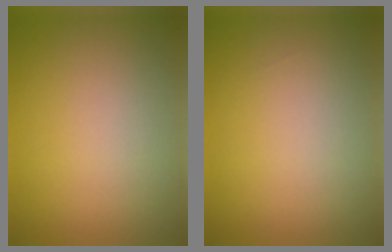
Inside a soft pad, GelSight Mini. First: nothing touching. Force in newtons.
{"total": 0.0}